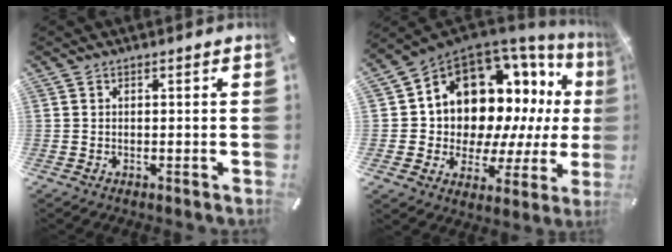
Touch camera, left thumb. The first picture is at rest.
{"total": 16.2, "force": [5.7, 12.1, 9.2], "torque": [-0.155, -0.072, 0.110]}